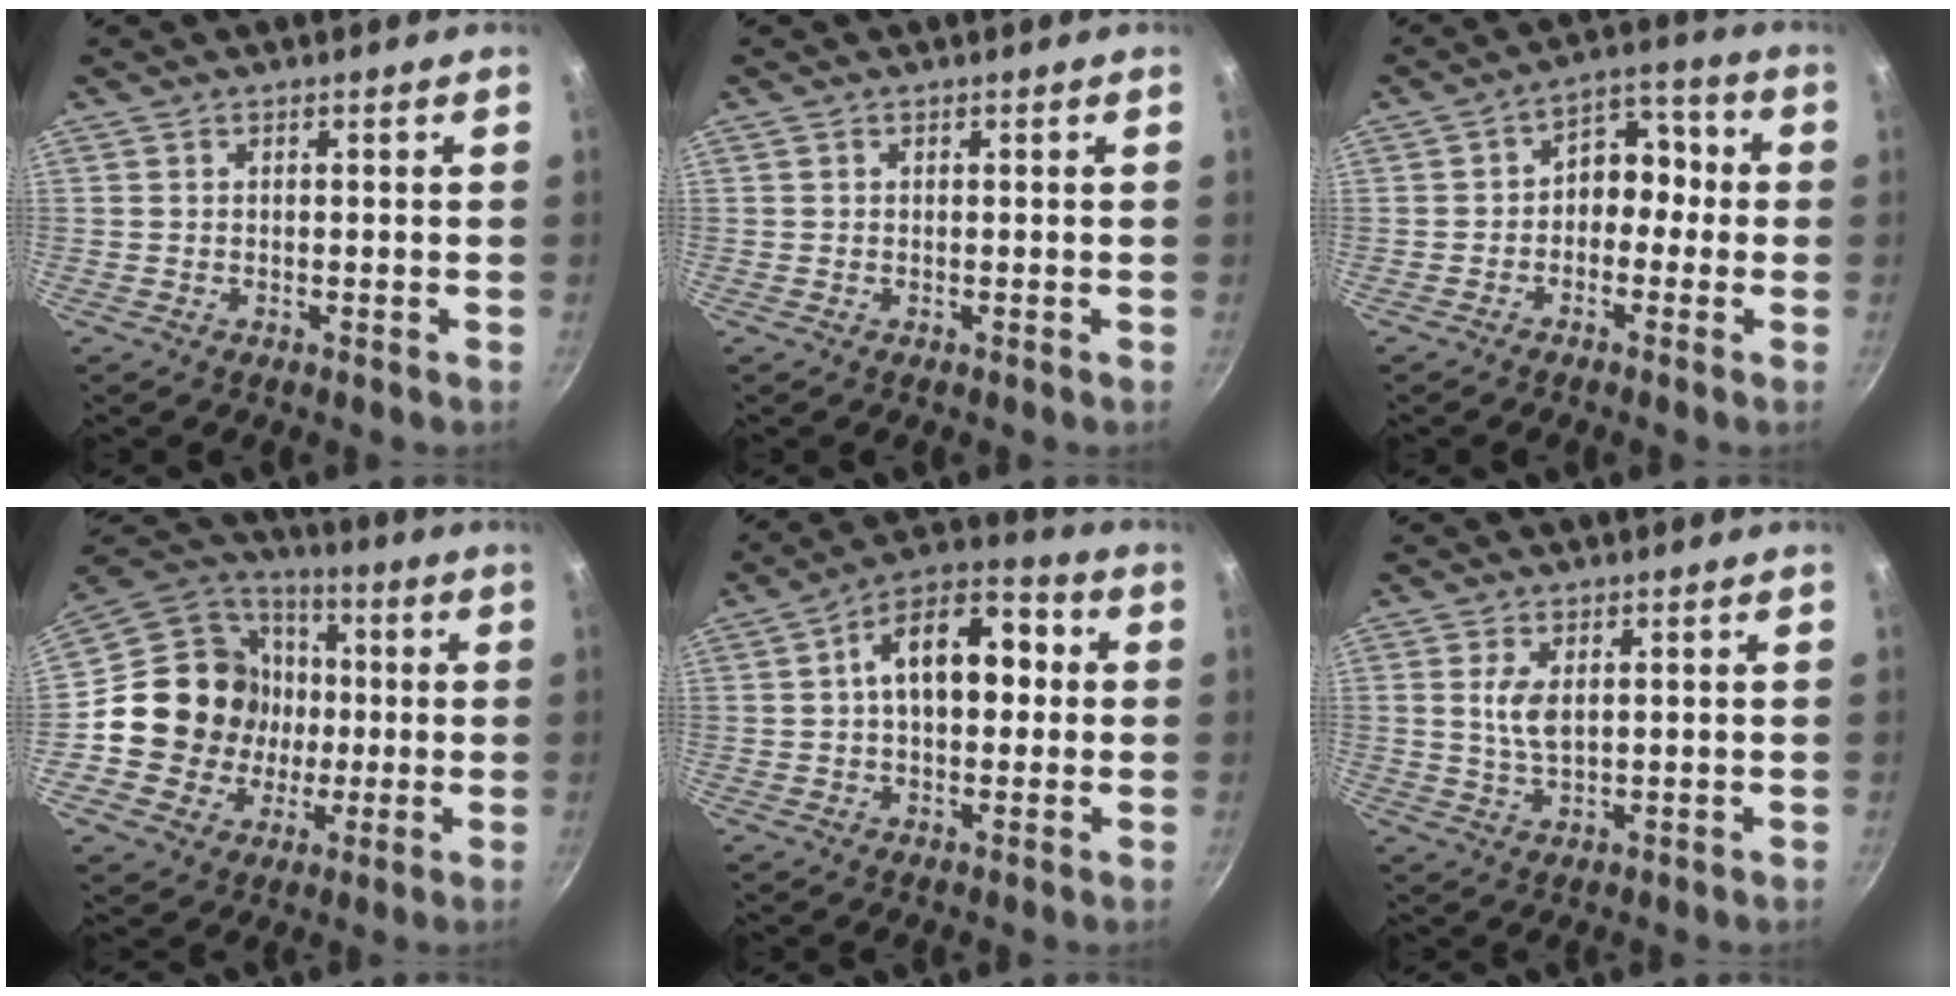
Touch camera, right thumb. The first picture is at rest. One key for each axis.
{"total": 0.0}
{"total": 7.6, "fx": -1.0, "fy": 5.8, "fz": 4.9, "tx": -0.015, "ty": 0.037, "tz": -0.034}
{"total": 18.7, "fx": -0.3, "fy": 17.3, "fz": 7.0, "tx": -0.093, "ty": 0.026, "tz": 0.000}
{"total": 14.1, "fx": 1.6, "fy": 8.7, "fz": 11.0, "tx": -0.126, "ty": 0.034, "tz": 0.007}
{"total": 4.6, "fx": 1.1, "fy": 2.3, "fz": 3.8, "tx": -0.074, "ty": -0.009, "tz": 0.023}